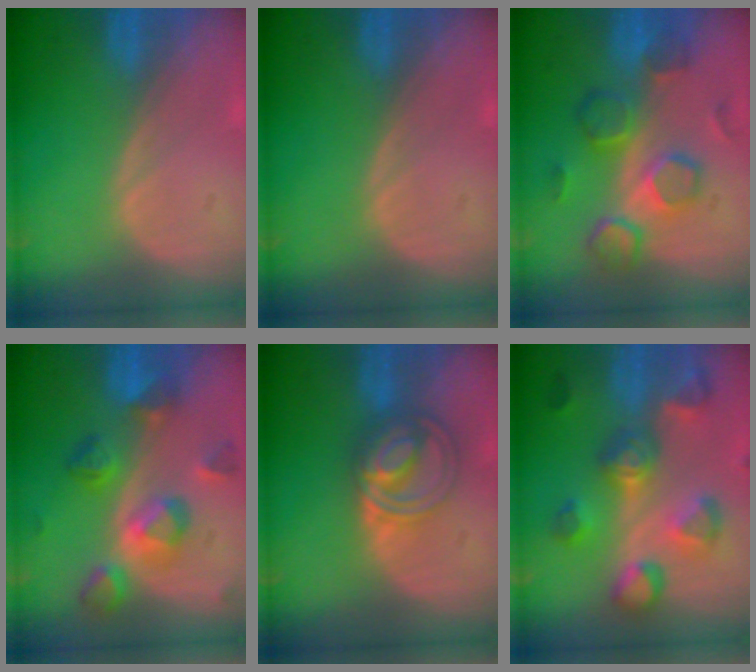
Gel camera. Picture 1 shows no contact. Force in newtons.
{"total": 0.0}
{"total": 8.3, "press": 8.2, "slide": 1.4}
{"total": 8.2, "press": 8.2, "slide": 0.3}
{"total": 6.4, "press": 6.4, "slide": 0.3}
{"total": 9.0, "press": 9.0, "slide": 0.6}